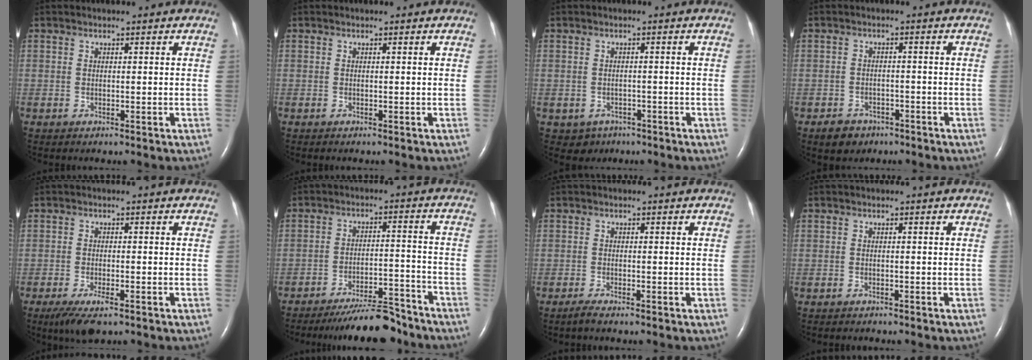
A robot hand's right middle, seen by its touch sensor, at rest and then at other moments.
{"total": 0.0}
{"total": 2.9, "force": [-1.5, 2.4, 0.3], "torque": [-0.006, 0.009, -0.015]}
{"total": 3.6, "force": [-2.4, 2.6, 0.8], "torque": [-0.018, 0.008, -0.030]}
{"total": 4.8, "force": [-3.0, 1.3, 3.6], "torque": [-0.070, -0.011, -0.047]}
{"total": 9.9, "force": [-9.1, 1.2, 3.7], "torque": [-0.049, 0.005, -0.146]}
{"total": 1.2, "force": [-1.0, -0.1, 0.6], "torque": [-0.022, -0.004, -0.022]}
{"total": 0.7, "force": [-0.7, 0.2, 0.0], "torque": [-0.006, -0.001, -0.012]}